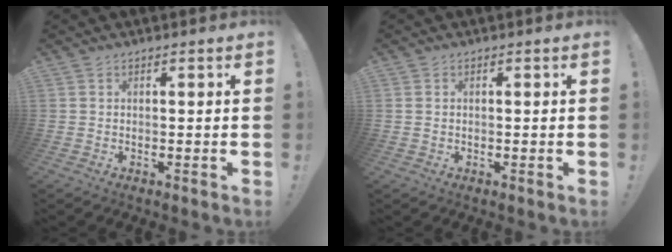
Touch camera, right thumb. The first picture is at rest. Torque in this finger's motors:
{"motor_torque": [0.24, -0.13, -0.41, 0.02, 0.00]}